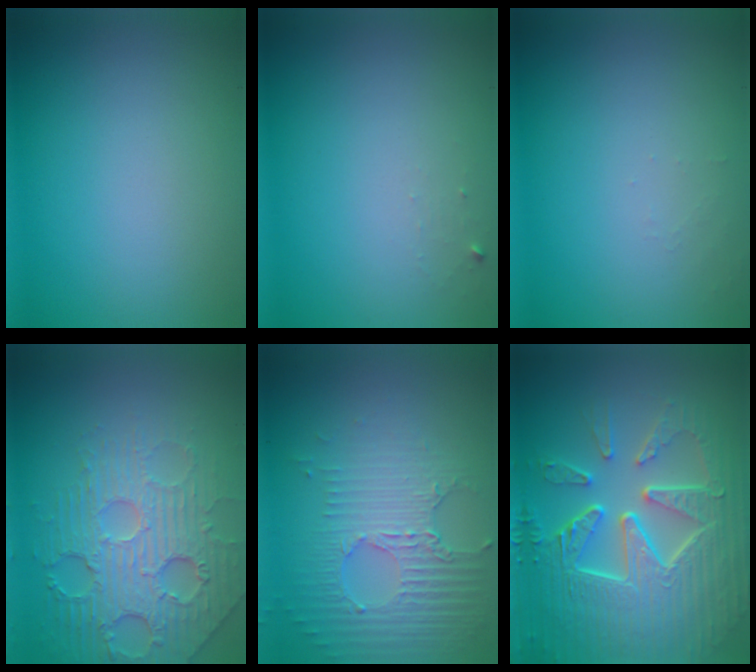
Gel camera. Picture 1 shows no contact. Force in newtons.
{"total": 0.6, "press": 0.6, "slide": 0.1}
{"total": 0.7, "press": 0.7, "slide": 0.1}
{"total": 6.1, "press": 4.9, "slide": 3.7}
{"total": 5.3, "press": 3.3, "slide": 4.1}
{"total": 9.7, "press": 6.5, "slide": 7.2}